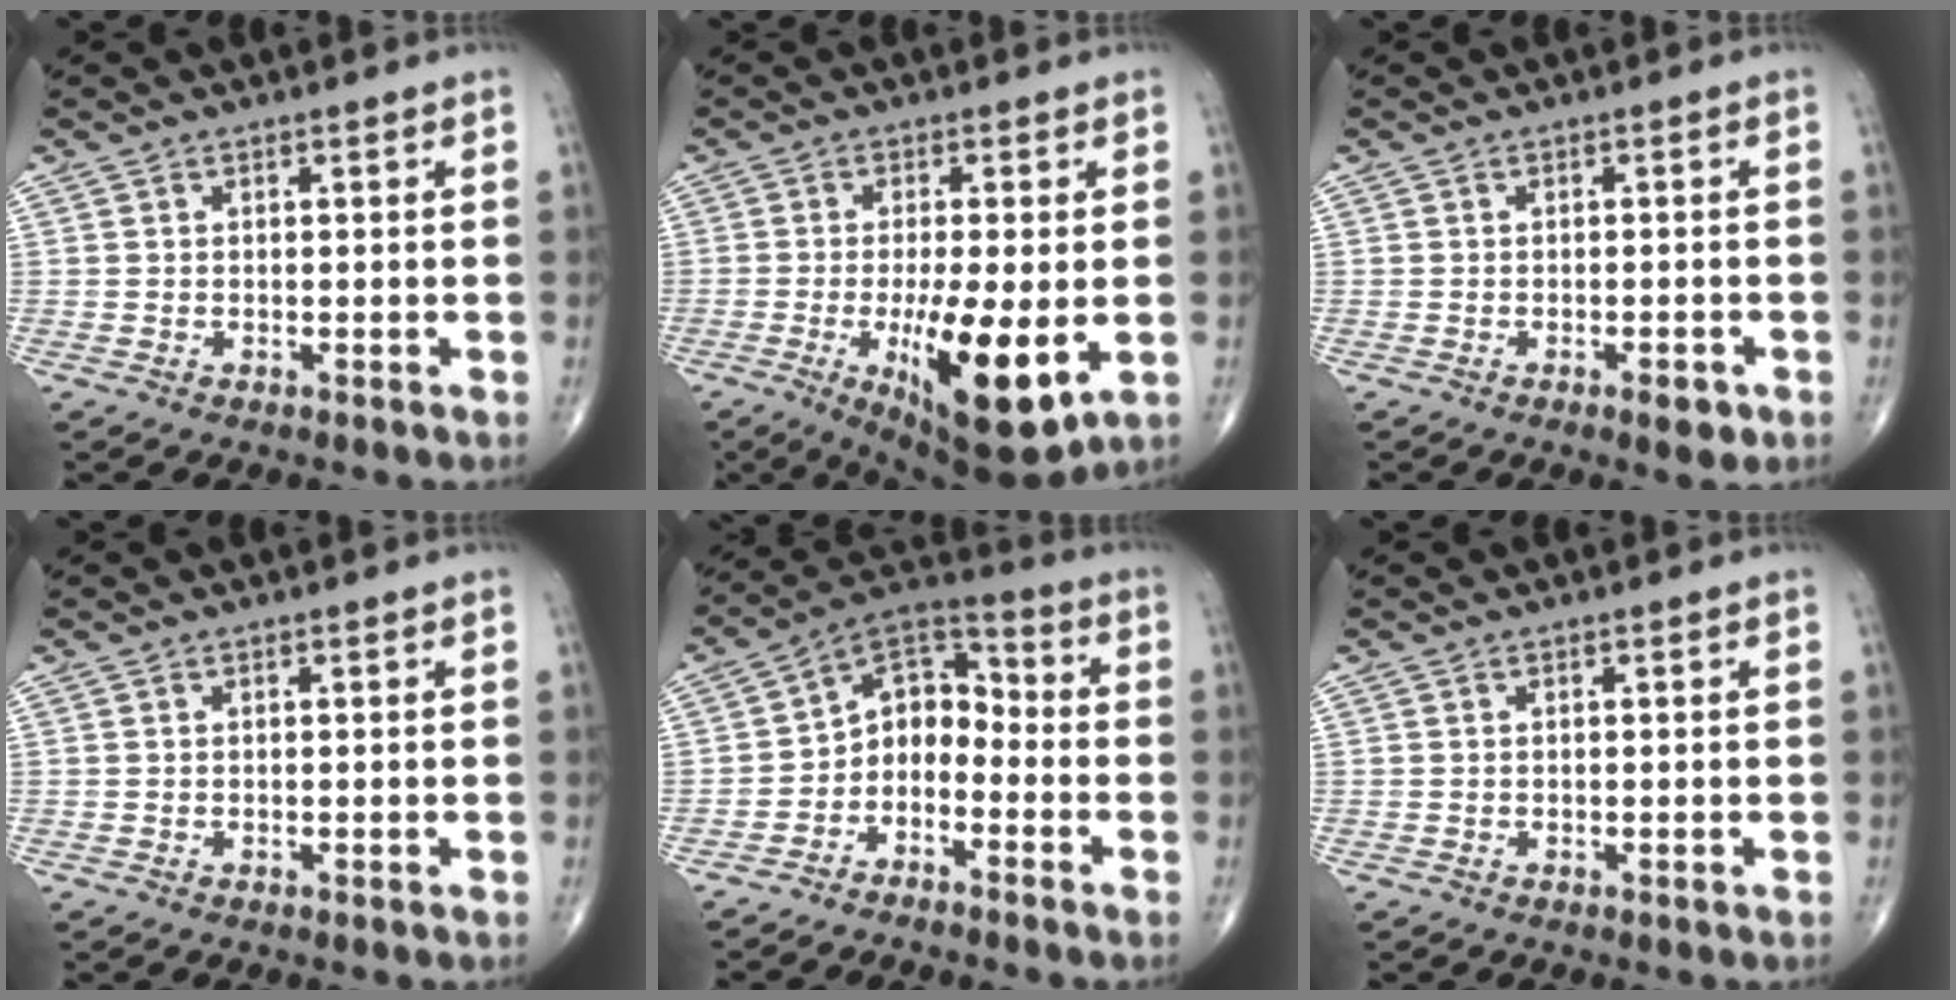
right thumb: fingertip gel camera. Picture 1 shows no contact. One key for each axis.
{"total": 14.5, "fx": -3.3, "fy": 4.2, "fz": 13.5, "tx": -0.218, "ty": -0.025, "tz": -0.042}
{"total": 2.9, "fx": -1.4, "fy": 1.1, "fz": 2.3, "tx": -0.028, "ty": 0.000, "tz": -0.018}
{"total": 0.0}
{"total": 9.0, "fx": -3.6, "fy": 6.4, "fz": 5.2, "tx": -0.058, "ty": 0.069, "tz": -0.083}
{"total": 0.0}